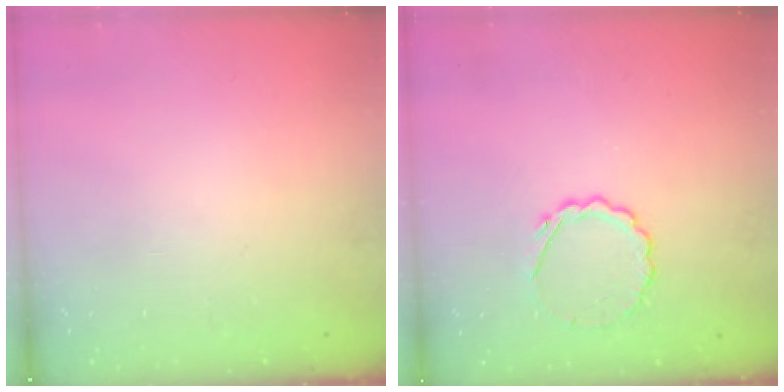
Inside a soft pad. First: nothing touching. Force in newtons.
{"total": 4.9, "press": 4.6, "slide": 1.5}